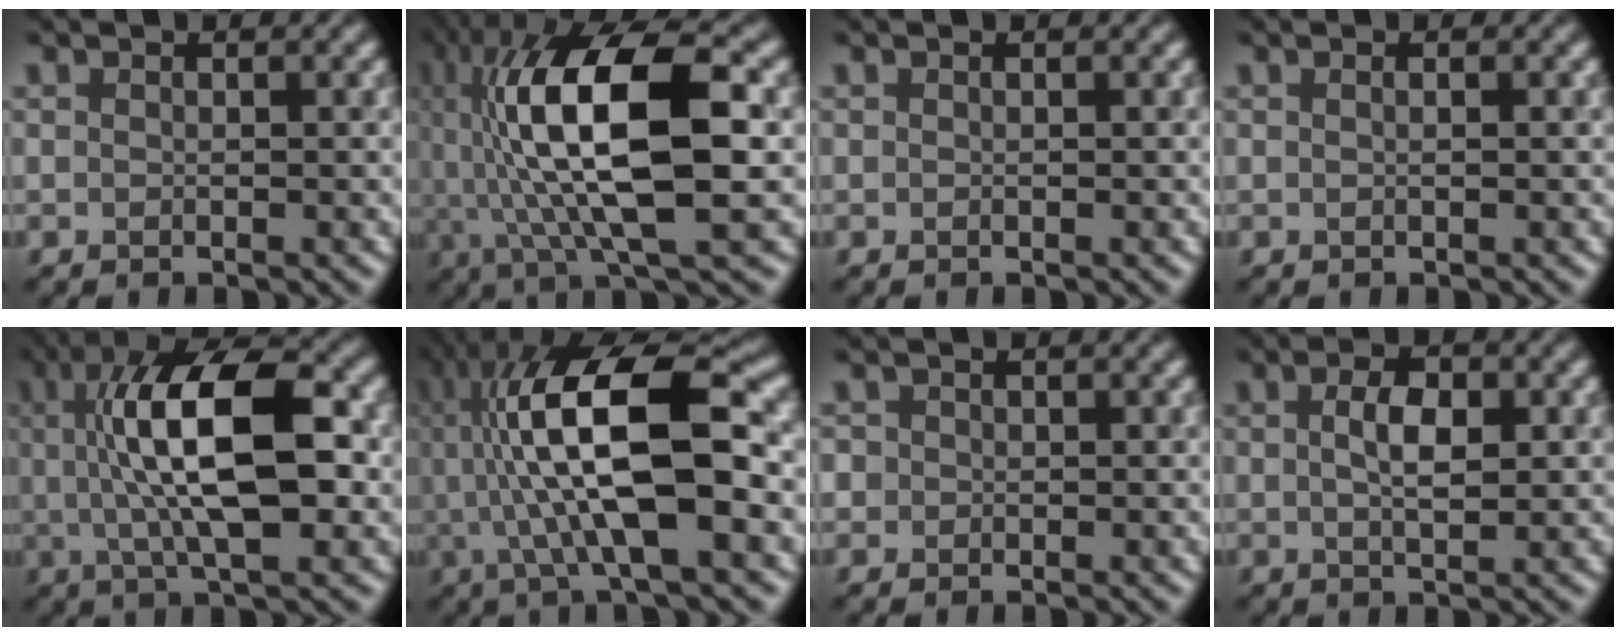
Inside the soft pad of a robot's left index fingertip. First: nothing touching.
{"total": 14.2, "force": [0.6, 4.6, 13.4], "torque": [-0.237, 0.013, 0.005]}
{"total": 0.0}
{"total": 0.6, "force": [0.1, 0.1, 0.5], "torque": [-0.009, -0.001, 0.000]}
{"total": 11.7, "force": [1.3, 4.2, 10.8], "torque": [-0.173, 0.016, 0.014]}
{"total": 12.7, "force": [0.7, 3.8, 12.1], "torque": [-0.204, 0.017, 0.005]}
{"total": 1.2, "force": [0.2, 1.2, 0.2], "torque": [0.004, 0.002, -0.007]}
{"total": 3.3, "force": [0.5, 1.5, 2.9], "torque": [-0.056, 0.002, 0.008]}